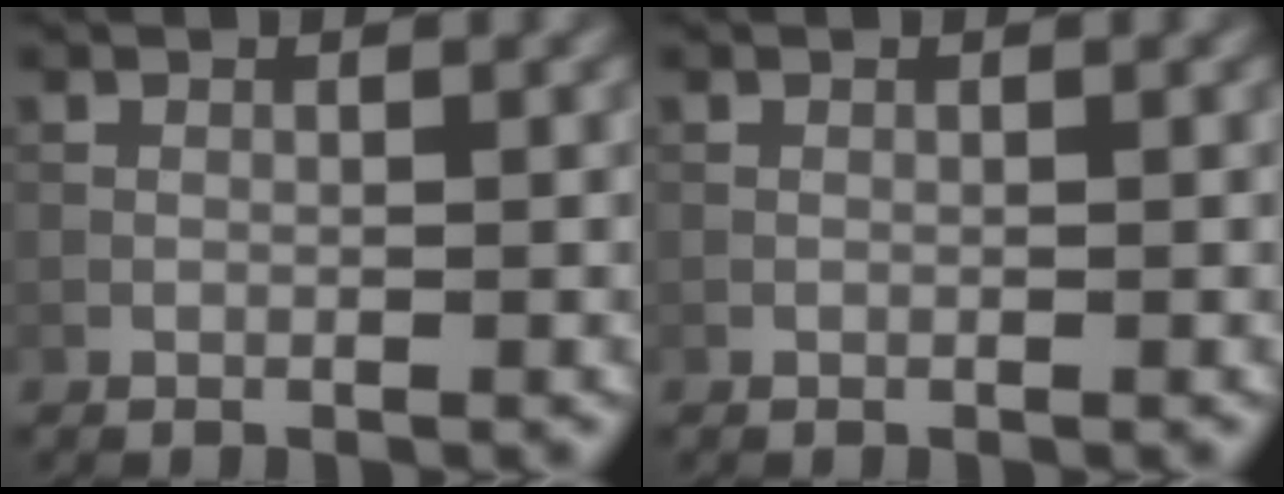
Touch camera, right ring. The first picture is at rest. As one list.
[{"total": 0.0}]